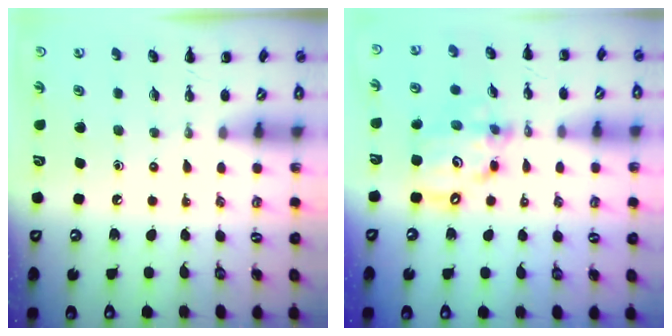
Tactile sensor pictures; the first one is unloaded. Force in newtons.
{"total": 12.8, "press": 12.4, "slide": 3.1}